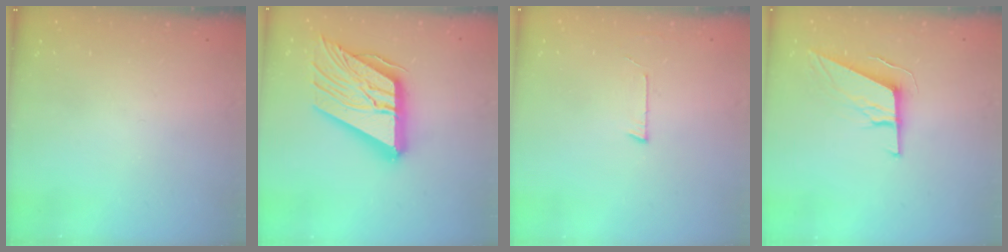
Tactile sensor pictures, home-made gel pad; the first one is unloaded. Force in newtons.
{"total": 23.2, "press": 23.0, "slide": 2.7}
{"total": 2.7, "press": 2.7, "slide": 0.2}
{"total": 11.2, "press": 11.0, "slide": 2.4}